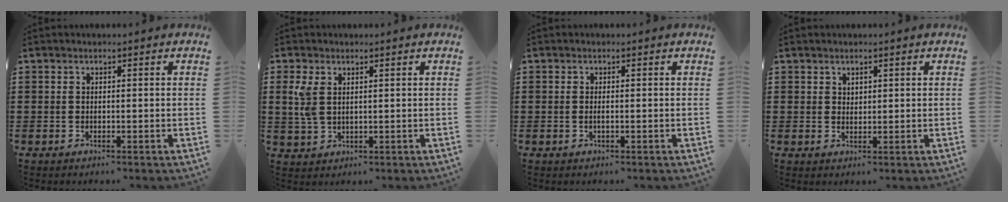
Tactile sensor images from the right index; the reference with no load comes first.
{"total": 4.0, "force": [1.3, 2.2, 3.0], "torque": [-0.080, 0.001, 0.019]}
{"total": 0.7, "force": [-0.3, -0.1, 0.7], "torque": [-0.014, -0.006, -0.004]}
{"total": 1.2, "force": [1.0, 0.6, -0.1], "torque": [0.000, 0.001, 0.020]}